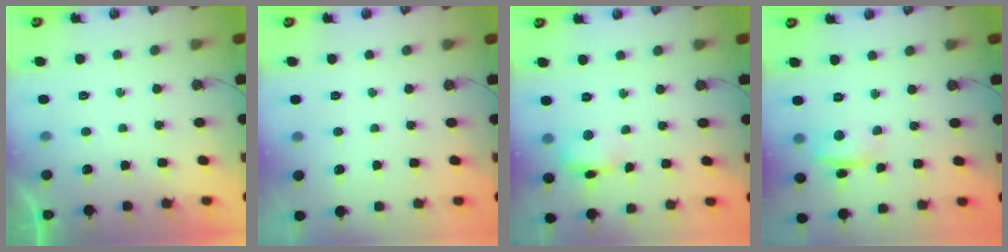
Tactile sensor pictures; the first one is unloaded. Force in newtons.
{"total": 0.0}
{"total": 8.1, "press": 8.0, "slide": 0.9}
{"total": 3.4, "press": 2.7, "slide": 2.1}